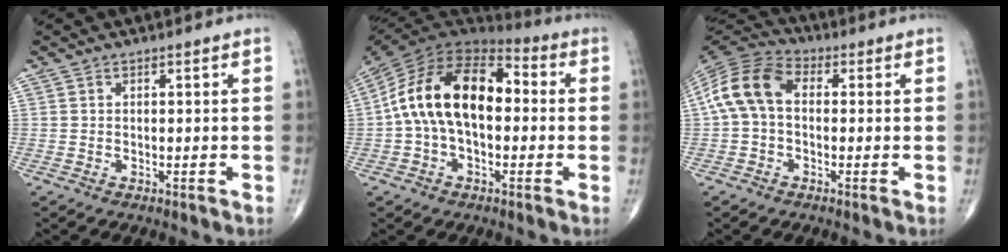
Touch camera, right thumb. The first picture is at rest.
{"total": 19.2, "force": [0.5, 11.2, 15.6], "torque": [-0.270, 0.044, 0.000]}
{"total": 11.1, "force": [0.5, 7.4, 8.2], "torque": [-0.160, 0.031, -0.004]}